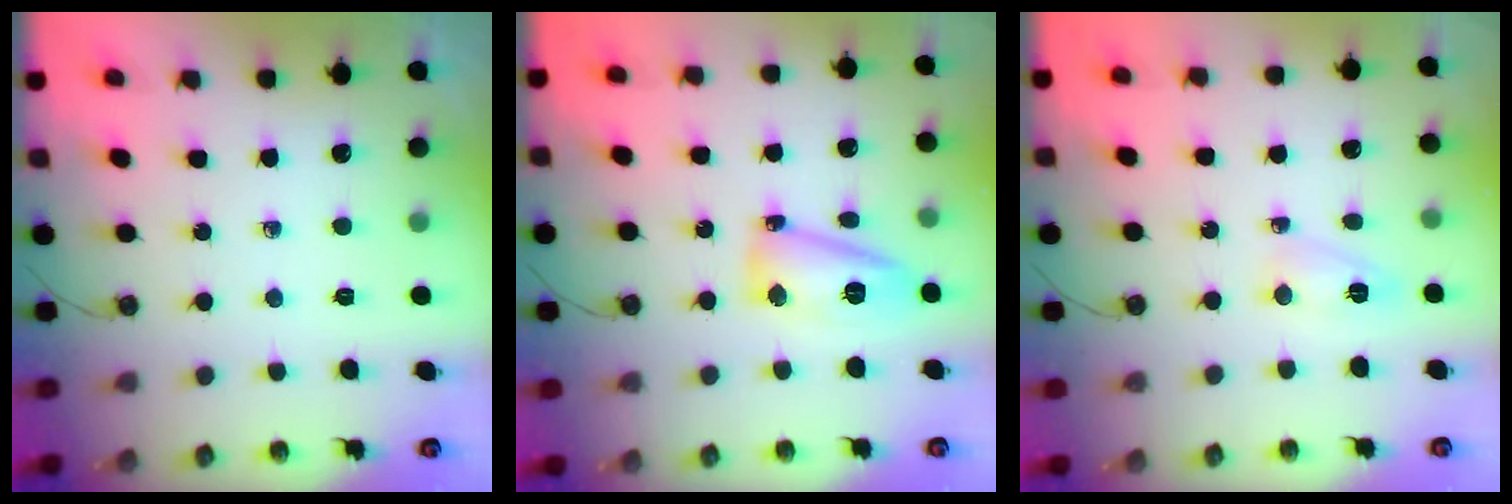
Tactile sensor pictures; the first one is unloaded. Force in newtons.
{"total": 12.9, "press": 11.9, "slide": 4.9}
{"total": 3.9, "press": 3.9, "slide": 0.7}